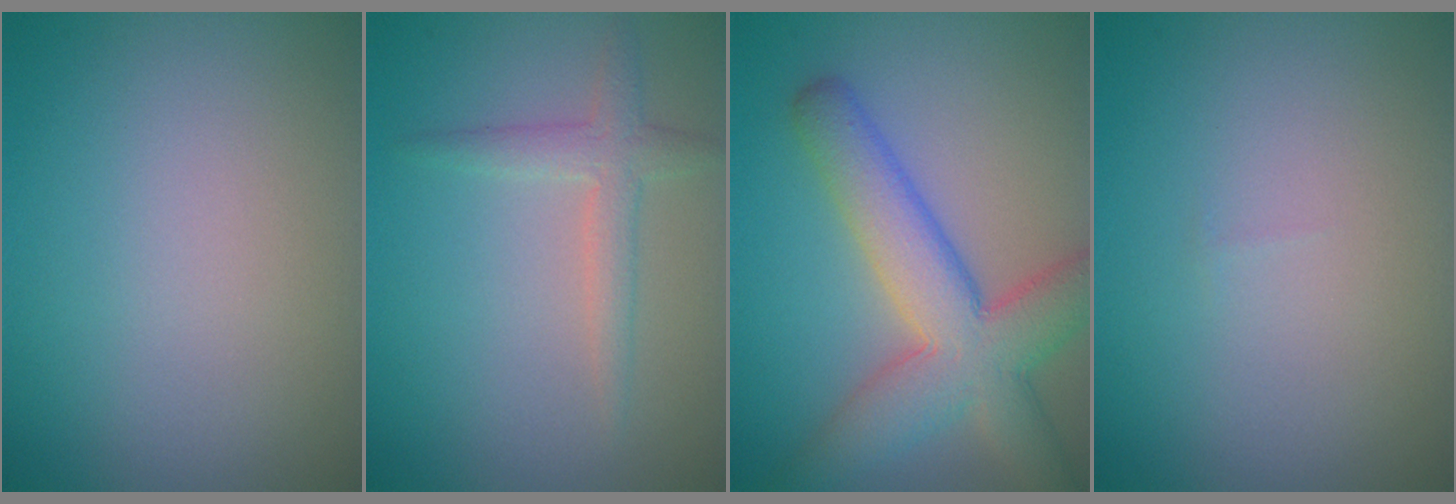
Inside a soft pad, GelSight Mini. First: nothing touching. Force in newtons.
{"total": 2.3, "press": 2.3, "slide": 0.1}
{"total": 7.8, "press": 7.8, "slide": 0.3}
{"total": 0.0}